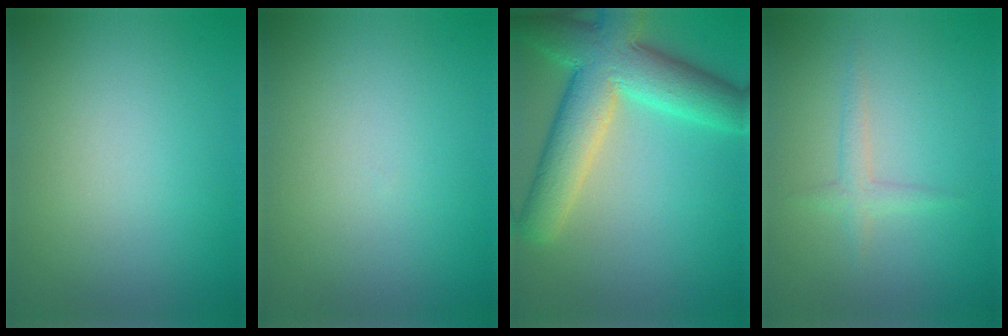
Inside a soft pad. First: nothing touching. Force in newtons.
{"total": 0.0}
{"total": 9.5, "press": 9.5, "slide": 0.7}
{"total": 1.3, "press": 1.3, "slide": 0.1}